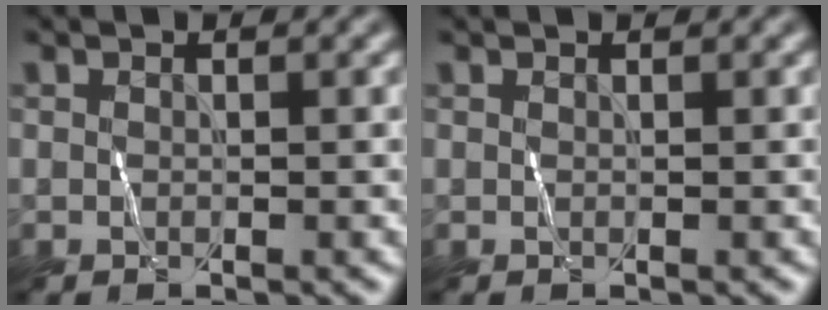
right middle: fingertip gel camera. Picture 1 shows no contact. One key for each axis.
{"total": 0.7, "fx": 0.7, "fy": -0.1, "fz": 0.1, "tx": -0.008, "ty": 0.000, "tz": 0.007}